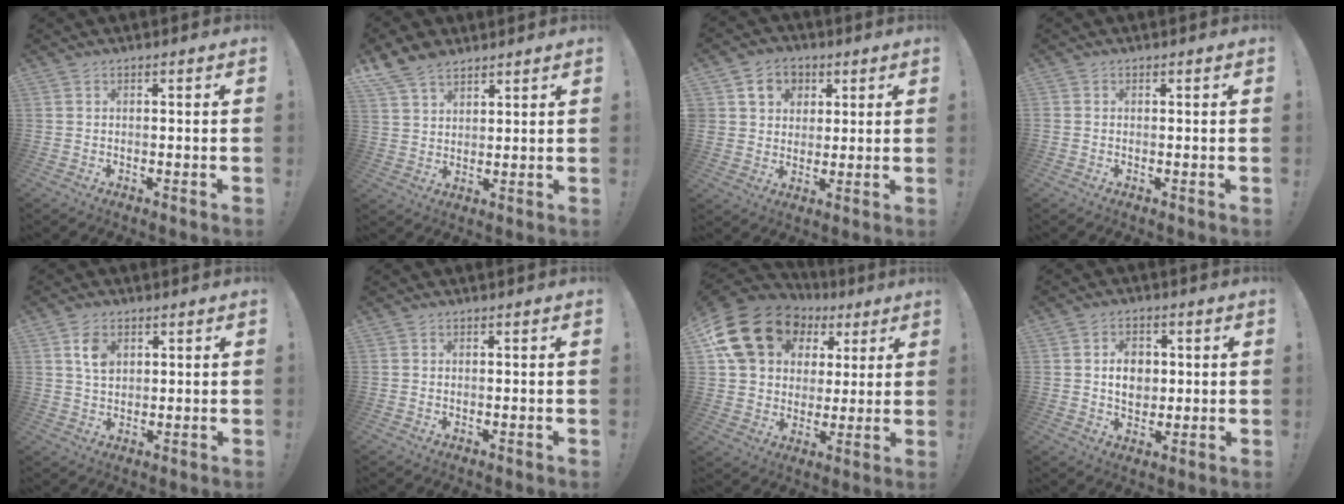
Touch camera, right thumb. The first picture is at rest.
{"total": 8.6, "force": [6.7, 4.7, 2.8], "torque": [-0.052, -0.034, 0.132]}
{"total": 8.2, "force": [3.0, 7.3, 2.2], "torque": [-0.027, -0.015, 0.062]}
{"total": 0.5, "force": [0.1, 0.5, 0.0], "torque": [-0.002, 0.001, 0.002]}
{"total": 5.8, "force": [2.4, 4.0, 3.5], "torque": [-0.047, -0.007, 0.042]}
{"total": 0.0}
{"total": 21.3, "force": [10.0, 15.5, 10.8], "torque": [-0.172, -0.032, 0.205]}
{"total": 7.8, "force": [1.1, 6.4, 4.3], "torque": [-0.055, 0.000, 0.020]}